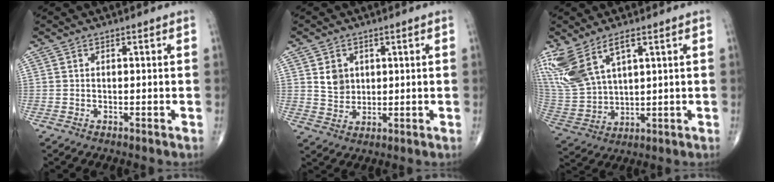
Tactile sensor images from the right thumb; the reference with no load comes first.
{"total": 4.7, "force": [1.4, 3.9, 2.3], "torque": [-0.020, -0.010, 0.030]}
{"total": 13.4, "force": [7.2, 6.2, 9.5], "torque": [-0.212, -0.021, 0.163]}